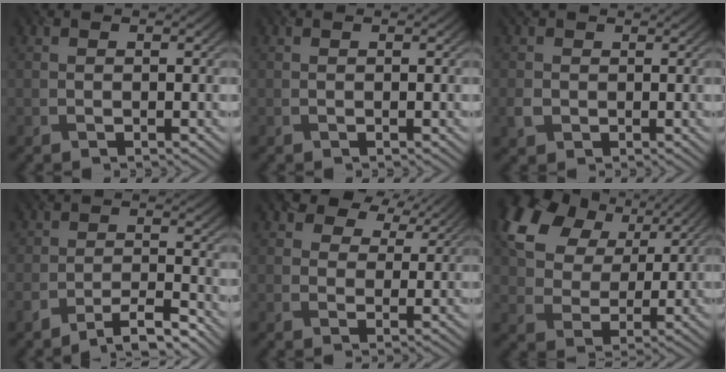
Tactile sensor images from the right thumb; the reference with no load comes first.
{"total": 0.0}
{"total": 2.0, "force": [0.0, 1.9, 0.5], "torque": [-0.025, -0.004, -0.005]}
{"total": 5.0, "force": [-4.4, 1.2, 2.0], "torque": [-0.034, 0.003, -0.084]}
{"total": 8.3, "force": [5.7, 5.0, 3.4], "torque": [-0.083, 0.006, 0.086]}
{"total": 14.0, "force": [7.1, 9.1, 8.0], "torque": [-0.189, 0.024, 0.123]}